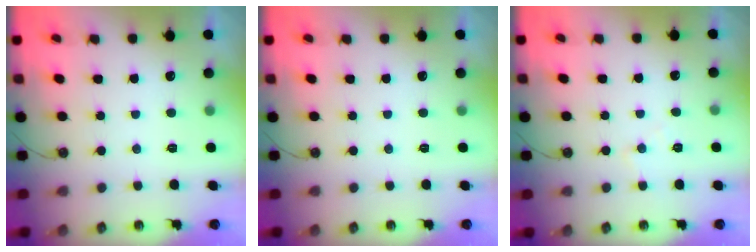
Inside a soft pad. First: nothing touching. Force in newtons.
{"total": 0.0}
{"total": 5.6, "press": 5.5, "slide": 0.6}